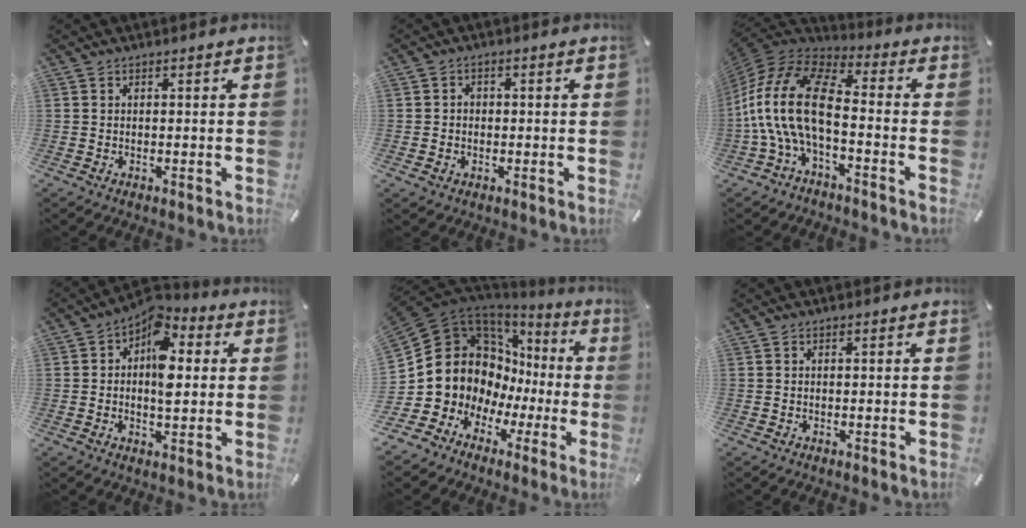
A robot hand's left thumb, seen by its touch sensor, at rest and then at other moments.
{"total": 2.5, "force": [-0.5, 2.2, 1.0], "torque": [-0.011, 0.004, -0.014]}
{"total": 16.3, "force": [-3.6, 8.1, 13.7], "torque": [-0.295, 0.011, -0.068]}
{"total": 11.3, "force": [2.5, 6.7, 8.8], "torque": [-0.141, -0.022, 0.040]}
{"total": 15.1, "force": [2.2, 13.6, 6.0], "torque": [-0.132, -0.044, 0.060]}
{"total": 0.0}